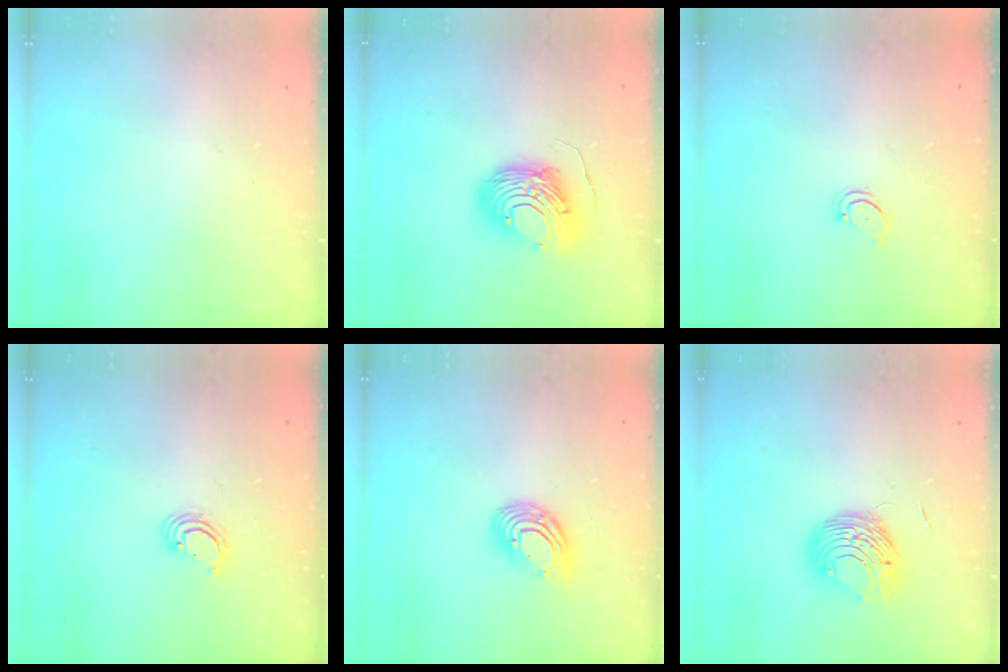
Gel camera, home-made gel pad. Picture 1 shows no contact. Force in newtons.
{"total": 12.2, "press": 12.1, "slide": 0.9}
{"total": 2.8, "press": 2.8, "slide": 0.3}
{"total": 2.8, "press": 2.8, "slide": 0.2}
{"total": 12.1, "press": 12.0, "slide": 1.2}
{"total": 9.4, "press": 9.3, "slide": 1.0}